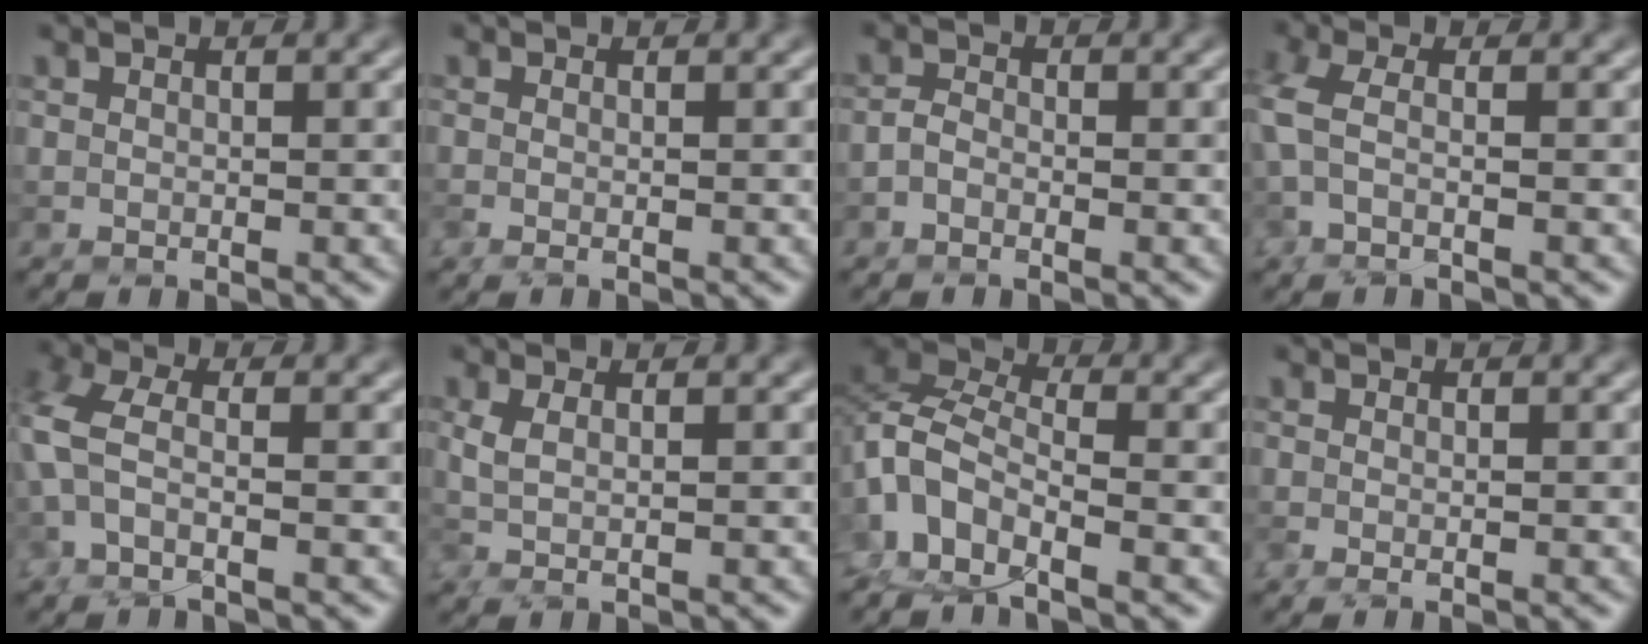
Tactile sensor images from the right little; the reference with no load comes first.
{"total": 1.1, "force": [-0.5, 0.2, 0.9], "torque": [-0.018, -0.009, -0.015]}
{"total": 0.6, "force": [-0.1, 0.4, 0.4], "torque": [-0.011, 0.006, -0.010]}
{"total": 2.7, "force": [0.1, 0.7, 2.6], "torque": [-0.076, -0.003, -0.010]}
{"total": 3.8, "force": [-0.4, 1.4, 3.5], "torque": [-0.104, 0.004, -0.023]}
{"total": 1.9, "force": [0.9, 0.5, 1.7], "torque": [-0.032, 0.006, 0.010]}
{"total": 5.0, "force": [-2.4, 2.8, 3.3], "torque": [-0.066, 0.008, -0.065]}
{"total": 0.9, "force": [-0.4, 0.1, 0.8], "torque": [-0.016, -0.007, -0.013]}